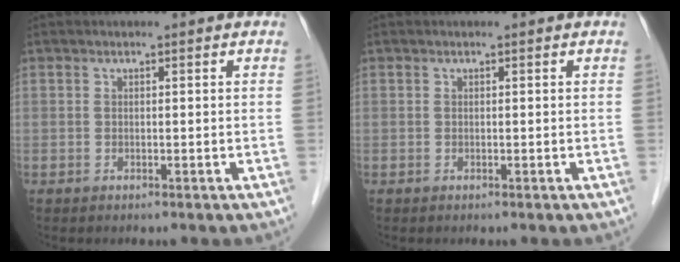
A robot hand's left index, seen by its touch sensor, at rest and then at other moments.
{"total": 0.0}